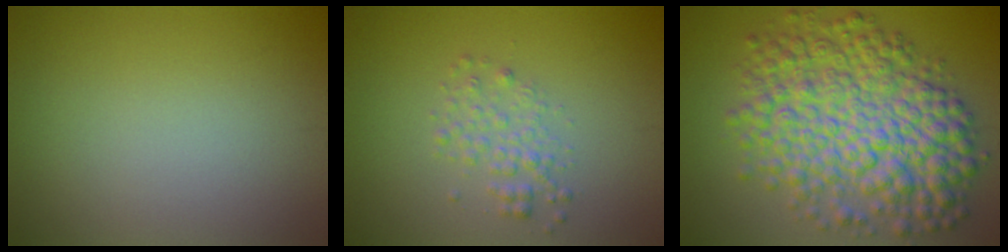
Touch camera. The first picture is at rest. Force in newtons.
{"total": 1.9, "press": 1.9, "slide": 0.1}
{"total": 9.9, "press": 9.9, "slide": 0.1}